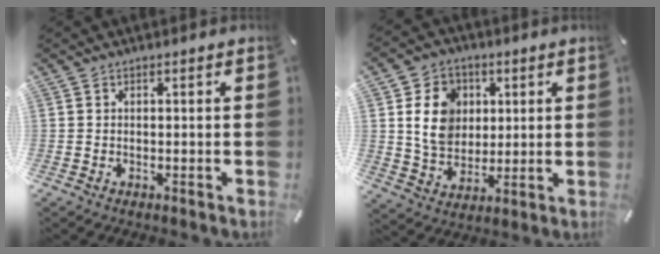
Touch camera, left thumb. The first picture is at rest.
{"total": 11.3, "force": [2.1, 9.7, 5.4], "torque": [-0.101, 0.006, 0.040]}